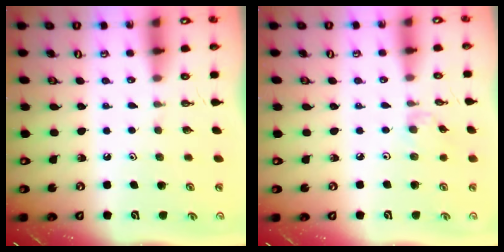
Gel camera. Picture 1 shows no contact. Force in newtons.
{"total": 2.1, "press": 2.1, "slide": 0.4}